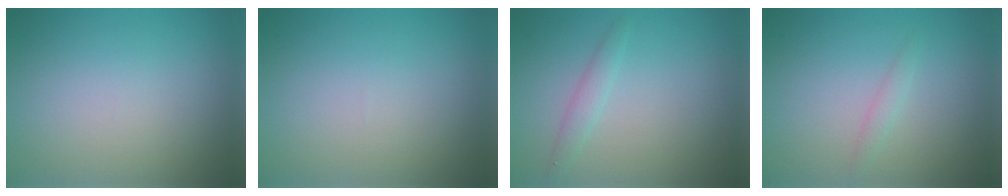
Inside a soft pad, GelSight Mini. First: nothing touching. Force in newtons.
{"total": 0.0}
{"total": 1.4, "press": 1.4, "slide": 0.0}
{"total": 0.9, "press": 0.9, "slide": 0.1}